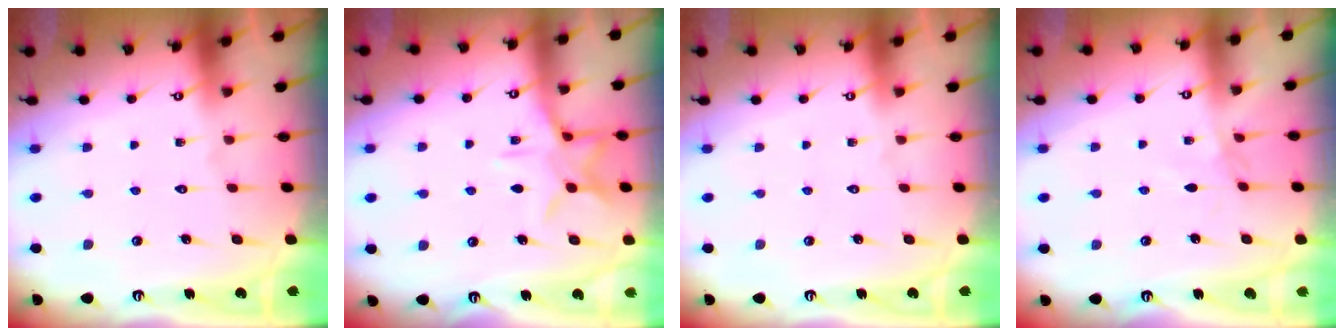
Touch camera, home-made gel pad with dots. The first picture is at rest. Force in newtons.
{"total": 11.0, "press": 11.0, "slide": 0.7}
{"total": 0.0}
{"total": 2.1, "press": 2.1, "slide": 0.5}